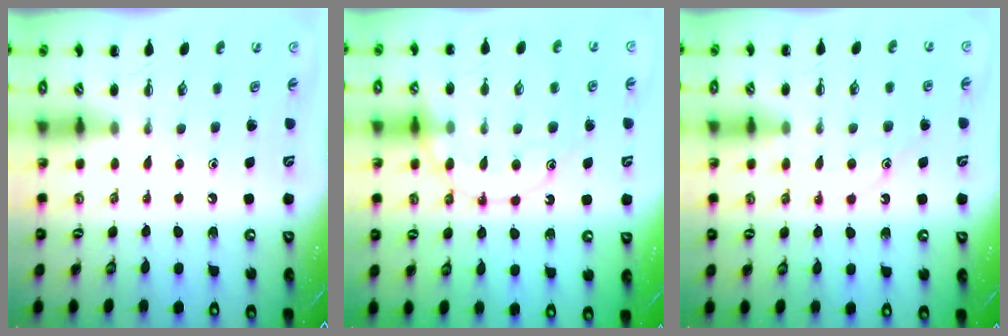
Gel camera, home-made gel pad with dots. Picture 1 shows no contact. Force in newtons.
{"total": 14.8, "press": 14.8, "slide": 1.4}
{"total": 11.9, "press": 11.9, "slide": 0.7}